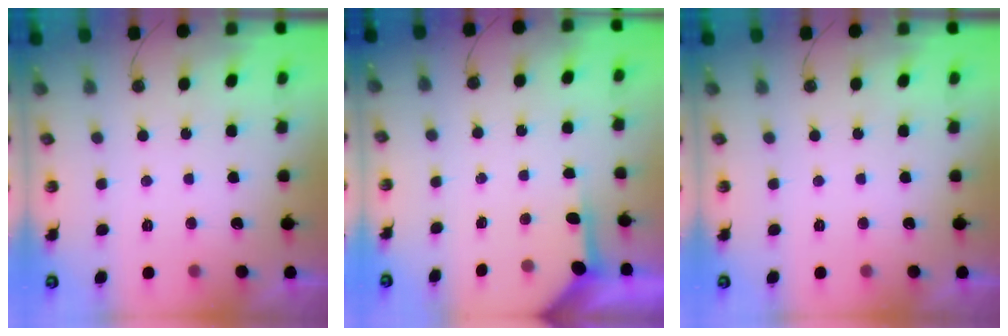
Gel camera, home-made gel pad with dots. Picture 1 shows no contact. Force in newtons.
{"total": 3.9, "press": 3.9, "slide": 0.4}
{"total": 0.0}